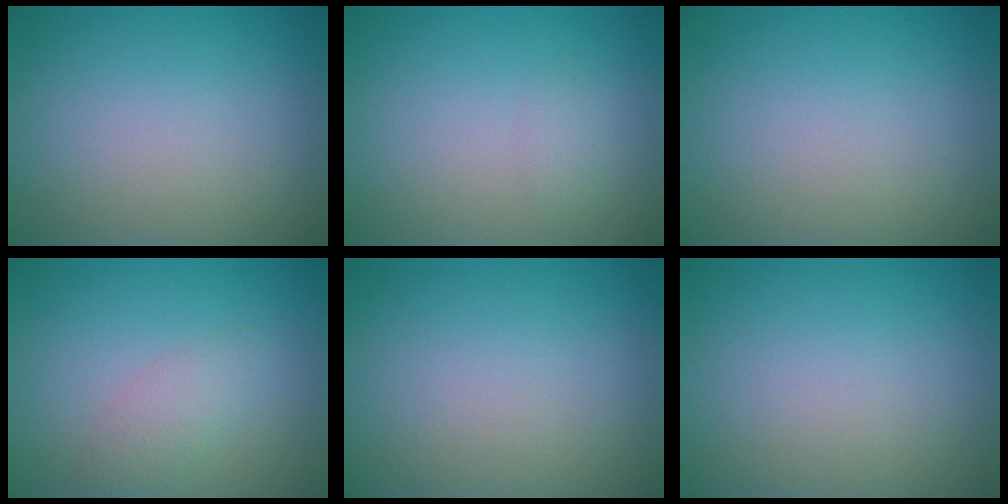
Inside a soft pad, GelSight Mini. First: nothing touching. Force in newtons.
{"total": 0.9, "press": 0.9, "slide": 0.0}
{"total": 0.0}
{"total": 2.1, "press": 2.1, "slide": 0.0}
{"total": 0.0}
{"total": 0.0}